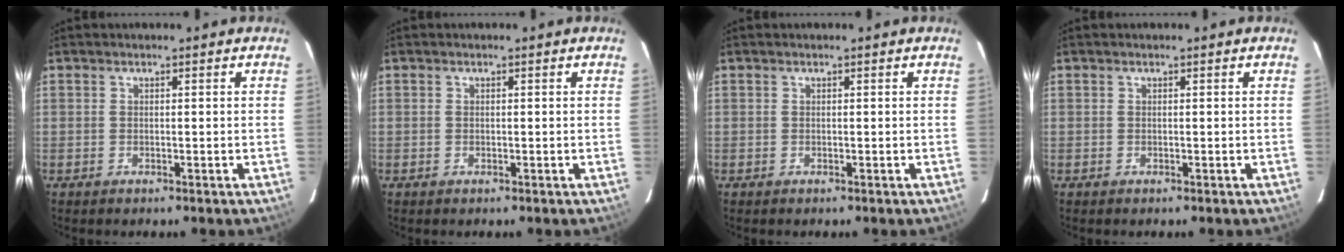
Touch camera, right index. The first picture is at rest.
{"total": 0.0}
{"total": 0.0}
{"total": 0.0}